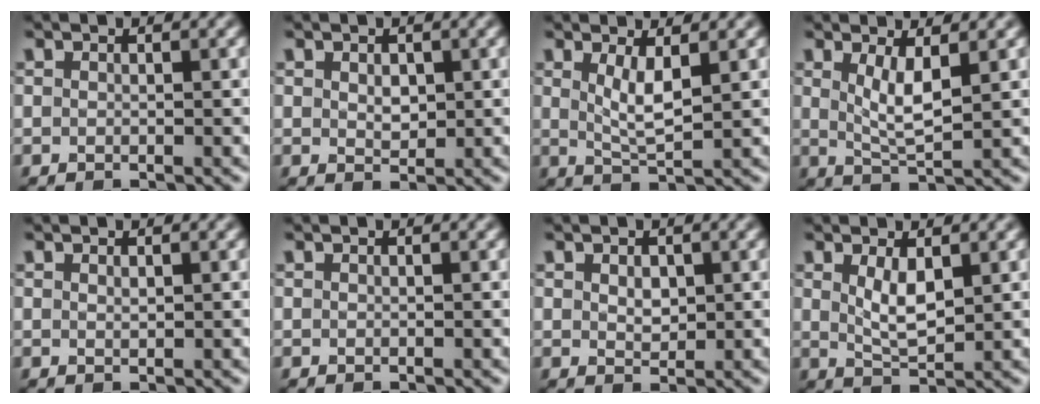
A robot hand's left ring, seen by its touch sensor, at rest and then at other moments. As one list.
[{"total": 1.2, "force": [0.1, 0.8, 0.8], "torque": [-0.015, -0.002, 0.009]}, {"total": 2.8, "force": [0.6, 0.8, 2.7], "torque": [-0.052, -0.009, 0.017]}, {"total": 3.2, "force": [0.6, 0.9, 3.1], "torque": [-0.062, -0.010, 0.017]}, {"total": 0.0}, {"total": 0.0}, {"total": 1.2, "force": [0.2, 0.9, 0.8], "torque": [-0.014, -0.002, 0.009]}, {"total": 2.7, "force": [0.6, 1.0, 2.4], "torque": [-0.052, -0.006, 0.019]}]